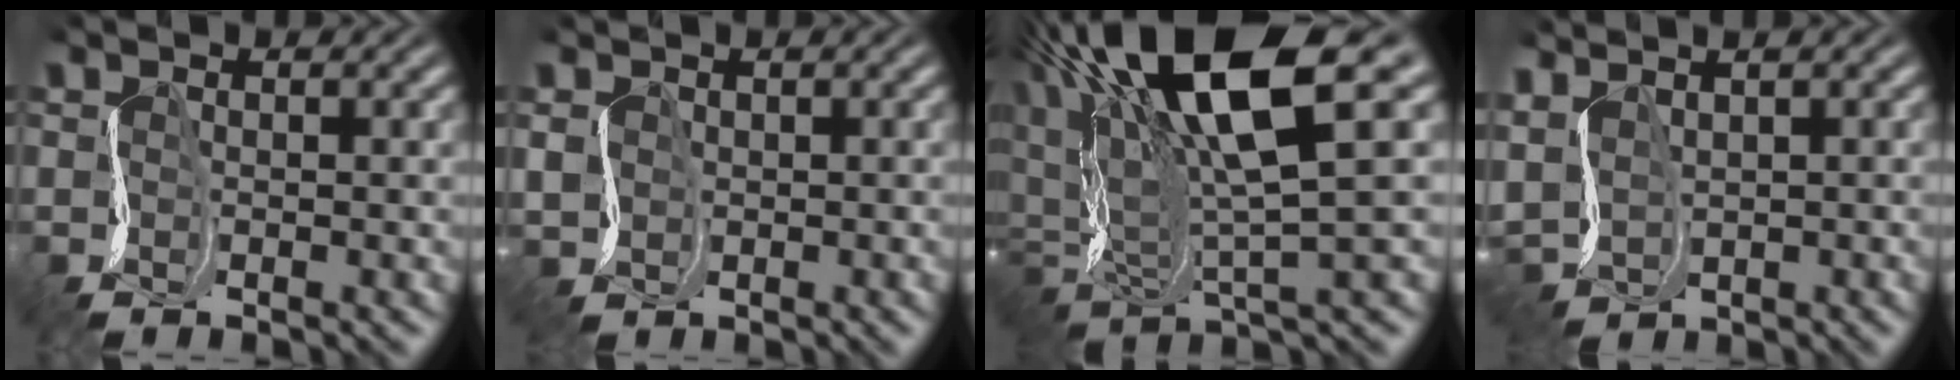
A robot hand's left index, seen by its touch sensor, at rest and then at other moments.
{"total": 1.3, "force": [0.1, 1.3, -0.3], "torque": [-0.001, 0.000, 0.005]}
{"total": 13.0, "force": [5.8, 3.3, 11.1], "torque": [-0.206, 0.021, 0.108]}
{"total": 4.2, "force": [2.2, 2.8, 2.2], "torque": [-0.080, 0.016, 0.056]}